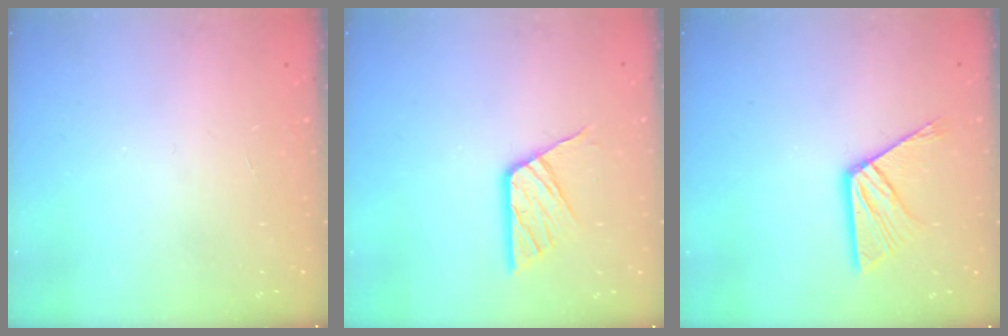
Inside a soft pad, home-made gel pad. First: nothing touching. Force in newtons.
{"total": 11.4, "press": 11.4, "slide": 1.0}
{"total": 10.6, "press": 10.6, "slide": 0.9}